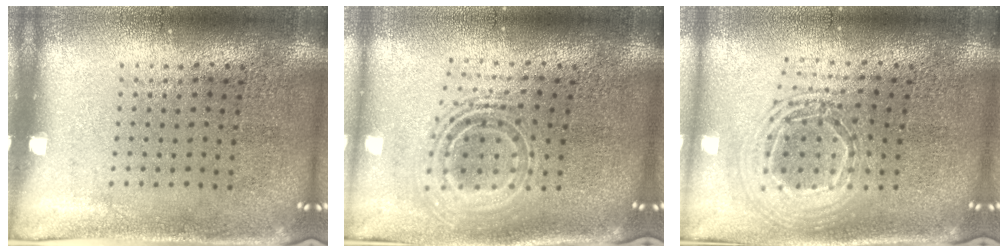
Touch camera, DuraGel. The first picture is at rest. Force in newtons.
{"total": 2.2, "press": 1.5, "slide": 1.5}
{"total": 2.1, "press": 1.7, "slide": 1.3}